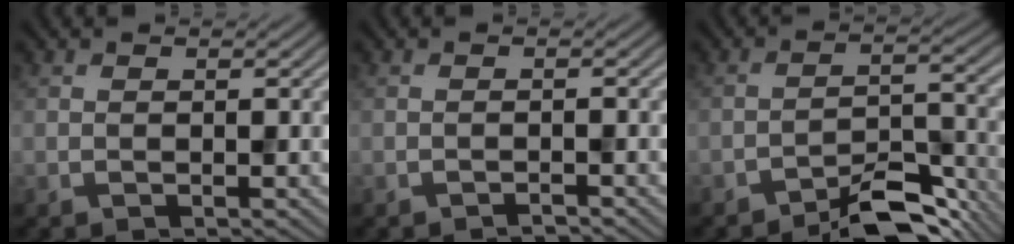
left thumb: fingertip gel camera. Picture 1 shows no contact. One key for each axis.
{"total": 0.8, "fx": -0.8, "fy": 0.1, "fz": 0.2, "tx": -0.001, "ty": 0.002, "tz": -0.016}
{"total": 6.7, "fx": -5.2, "fy": 2.1, "fz": 3.7, "tx": -0.050, "ty": 0.009, "tz": -0.087}